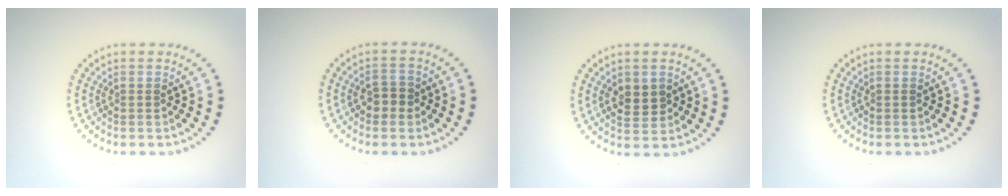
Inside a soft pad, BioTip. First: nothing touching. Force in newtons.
{"total": 1.8, "press": 1.8, "slide": 0.4}
{"total": 2.4, "press": 2.4, "slide": 0.2}
{"total": 0.0}